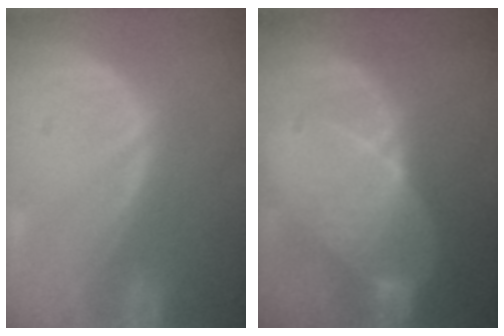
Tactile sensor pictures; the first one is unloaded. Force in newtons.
{"total": 7.2, "press": 6.6, "slide": 2.9}